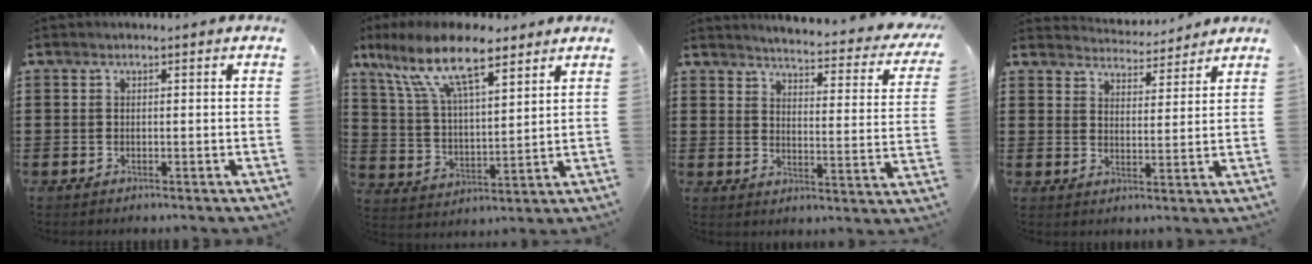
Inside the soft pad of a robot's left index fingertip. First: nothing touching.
{"total": 13.1, "force": [9.0, 3.7, 8.7], "torque": [-0.190, -0.016, 0.163]}
{"total": 3.6, "force": [3.4, -0.4, 1.3], "torque": [-0.038, -0.036, 0.048]}
{"total": 4.0, "force": [4.0, 0.3, -0.1], "torque": [-0.017, -0.023, 0.071]}